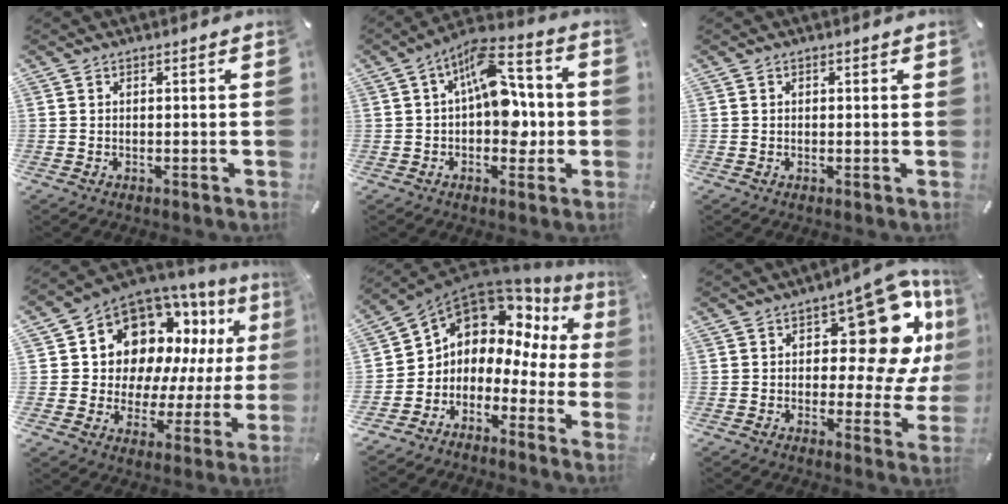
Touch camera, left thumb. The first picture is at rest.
{"total": 13.3, "force": [1.7, 7.8, 10.7], "torque": [-0.141, -0.014, 0.029]}
{"total": 0.6, "force": [0.2, 0.5, 0.2], "torque": [-0.004, 0.003, 0.003]}
{"total": 13.4, "force": [7.8, 9.8, 4.8], "torque": [-0.082, -0.078, 0.143]}
{"total": 7.1, "force": [4.4, 5.3, 1.7], "torque": [-0.054, -0.058, 0.077]}
{"total": 20.8, "force": [7.6, 10.7, 16.1], "torque": [-0.186, -0.055, 0.121]}